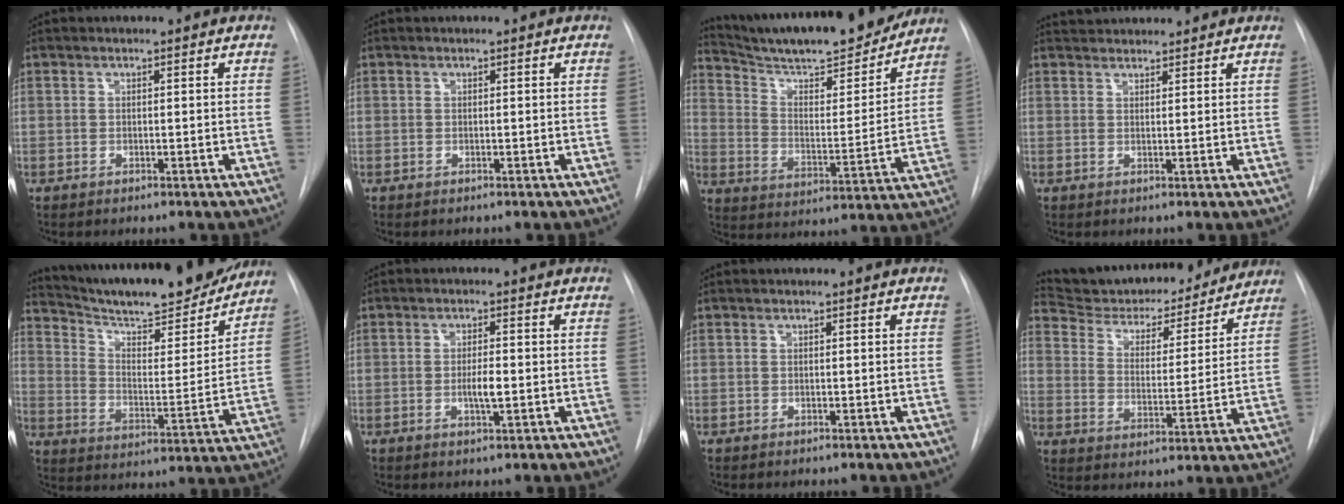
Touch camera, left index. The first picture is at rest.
{"total": 0.0}
{"total": 21.5, "force": [19.4, 2.5, 9.0], "torque": [-0.151, -0.028, 0.288]}
{"total": 4.2, "force": [4.1, 0.8, 0.6], "torque": [-0.009, 0.031, 0.059]}
{"total": 23.6, "force": [21.1, 3.2, 10.2], "torque": [-0.168, -0.038, 0.300]}
{"total": 3.1, "force": [-1.4, 0.4, 2.7], "torque": [-0.049, -0.008, -0.020]}
{"total": 0.0}
{"total": 20.1, "force": [18.6, 4.9, 6.0], "torque": [-0.088, -0.011, 0.264]}